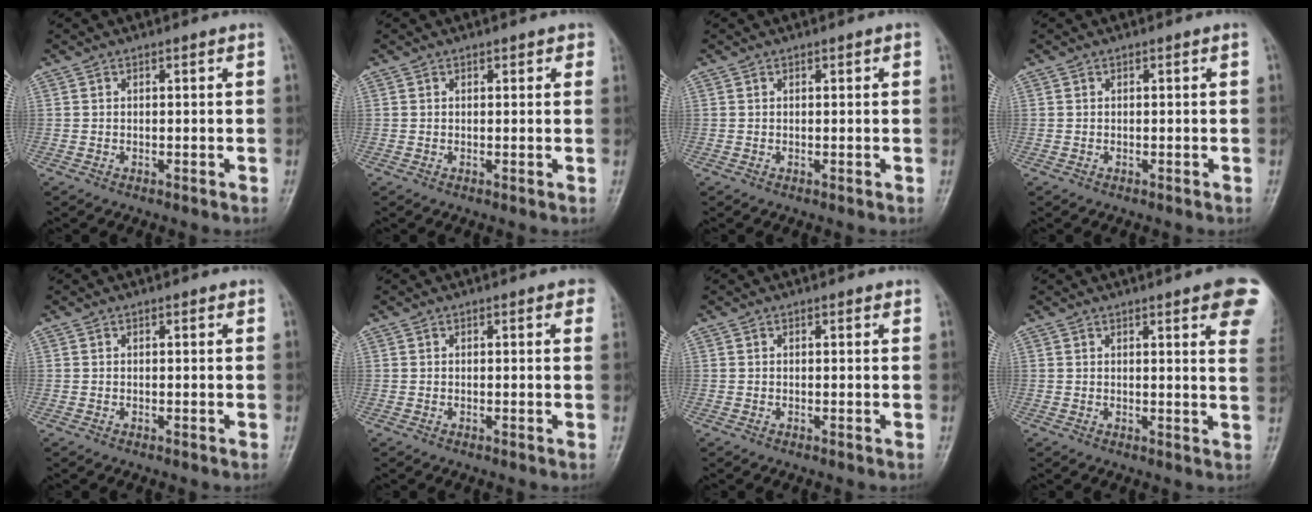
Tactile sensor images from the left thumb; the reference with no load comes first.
{"total": 1.6, "force": [1.0, 0.9, 0.9], "torque": [0.006, -0.001, 0.006]}
{"total": 0.7, "force": [0.4, 0.3, 0.5], "torque": [-0.001, 0.001, 0.002]}
{"total": 0.0}
{"total": 0.6, "force": [0.4, 0.3, 0.2], "torque": [-0.004, -0.002, 0.002]}
{"total": 2.8, "force": [1.7, 1.1, 1.9], "torque": [-0.005, 0.005, 0.012]}
{"total": 0.8, "force": [0.6, 0.4, 0.3], "torque": [-0.001, -0.003, 0.003]}
{"total": 11.2, "force": [6.3, 2.2, 9.0], "torque": [-0.085, -0.018, 0.062]}